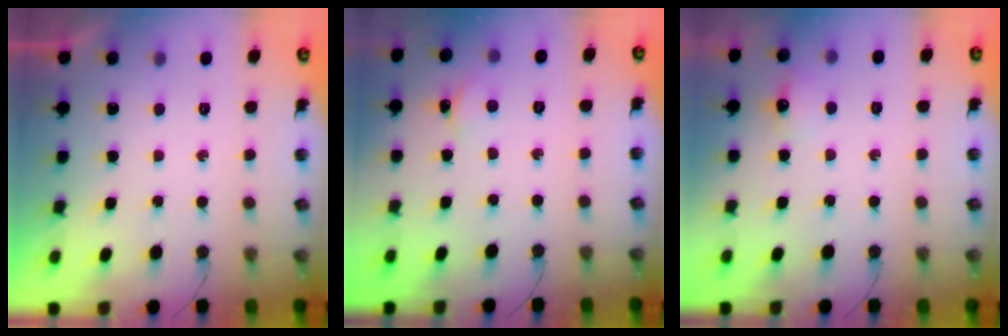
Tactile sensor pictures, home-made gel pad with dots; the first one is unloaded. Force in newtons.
{"total": 1.7, "press": 1.7, "slide": 0.2}
{"total": 5.1, "press": 5.0, "slide": 0.7}